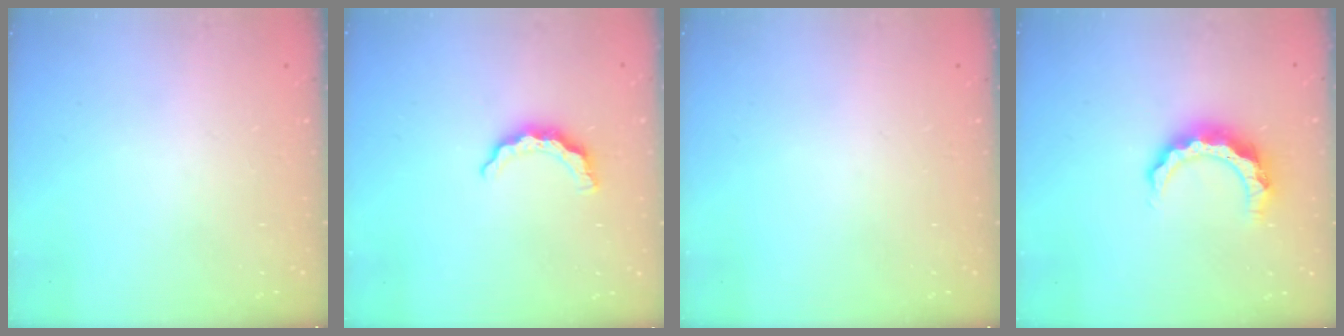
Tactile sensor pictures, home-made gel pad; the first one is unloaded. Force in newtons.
{"total": 6.4, "press": 6.4, "slide": 0.8}
{"total": 0.0}
{"total": 8.9, "press": 8.9, "slide": 0.4}